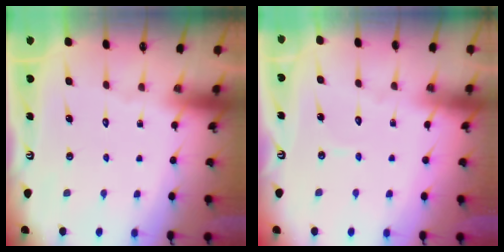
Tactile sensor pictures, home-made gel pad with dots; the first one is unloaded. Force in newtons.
{"total": 3.0, "press": 3.0, "slide": 0.4}